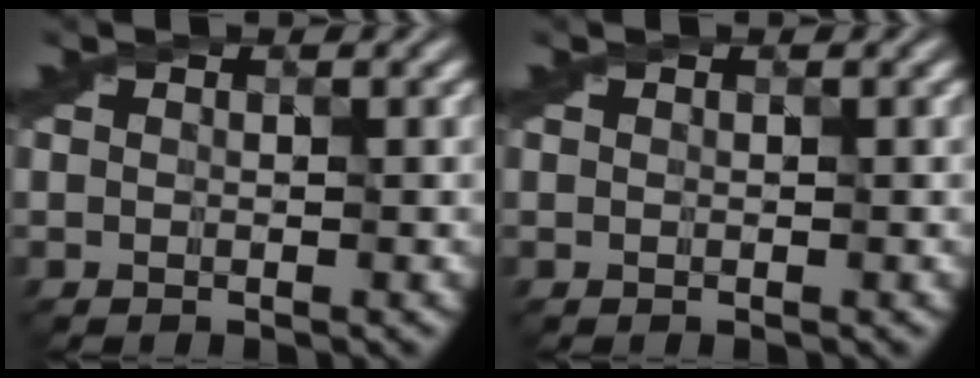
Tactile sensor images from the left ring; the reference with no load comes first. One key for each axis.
{"total": 0.0}